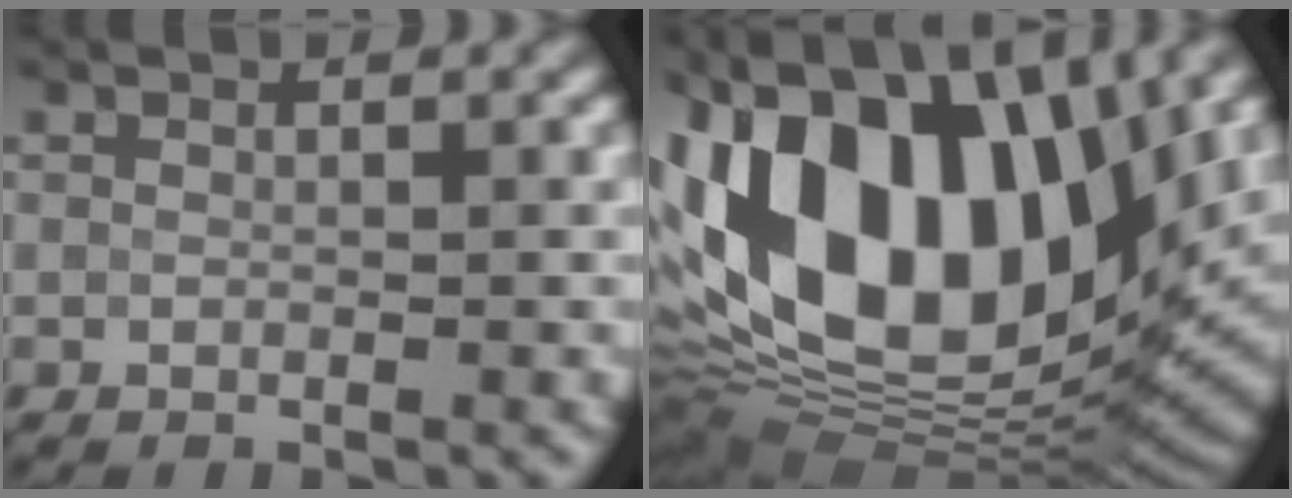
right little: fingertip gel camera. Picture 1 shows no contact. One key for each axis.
{"total": 18.6, "fx": 5.0, "fy": 10.6, "fz": 14.5, "tx": -0.283, "ty": 0.021, "tz": 0.070}